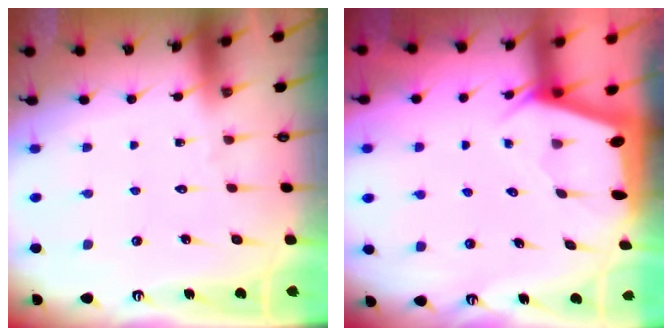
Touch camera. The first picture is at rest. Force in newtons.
{"total": 2.1, "press": 2.1, "slide": 0.3}